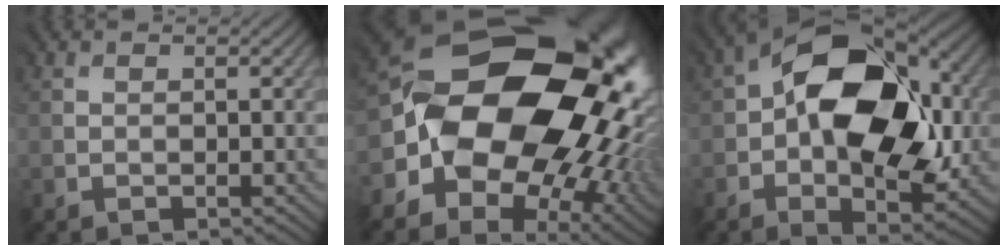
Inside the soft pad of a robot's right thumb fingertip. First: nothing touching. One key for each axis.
{"total": 20.4, "fx": 0.1, "fy": 15.6, "fz": 13.1, "tx": -0.250, "ty": -0.041, "tz": 0.014}
{"total": 17.3, "fx": 2.1, "fy": 11.0, "fz": 13.2, "tx": -0.230, "ty": -0.012, "tz": 0.035}